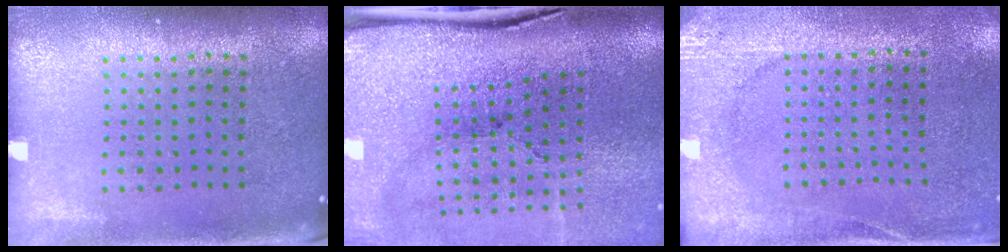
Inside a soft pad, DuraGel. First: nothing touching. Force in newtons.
{"total": 4.9, "press": 4.0, "slide": 3.0}
{"total": 2.7, "press": 2.3, "slide": 1.3}